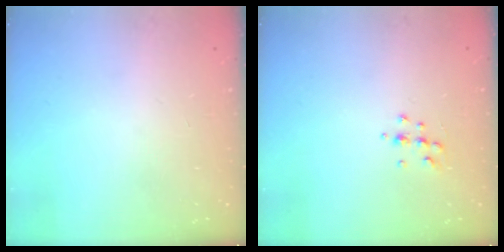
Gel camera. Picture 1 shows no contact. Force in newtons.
{"total": 6.3, "press": 6.2, "slide": 1.0}